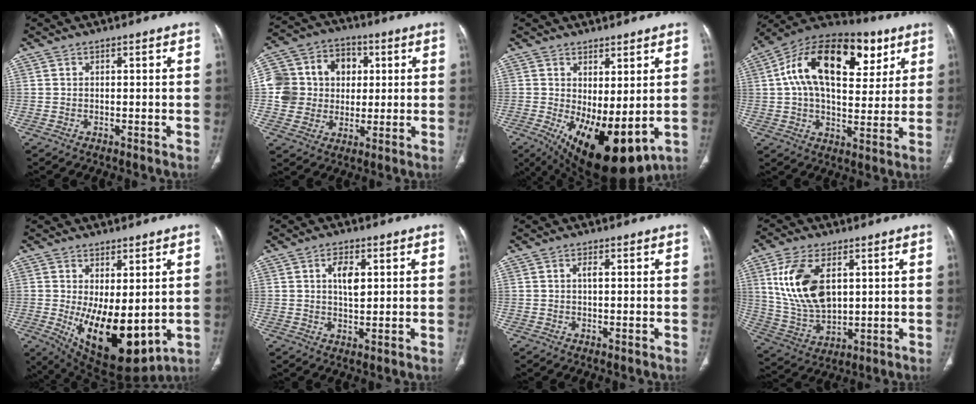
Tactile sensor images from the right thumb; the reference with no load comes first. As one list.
[{"total": 14.6, "force": [1.8, 13.1, 6.2], "torque": [-0.083, 0.026, 0.034]}, {"total": 14.7, "force": [-2.3, 6.2, 13.1], "torque": [-0.212, -0.025, -0.009]}, {"total": 23.9, "force": [8.2, 13.5, 18.0], "torque": [-0.274, 0.017, 0.125]}, {"total": 15.1, "force": [-1.4, 6.9, 13.4], "torque": [-0.200, -0.032, 0.004]}, {"total": 5.1, "force": [1.4, 2.5, 4.2], "torque": [-0.065, -0.008, 0.024]}, {"total": 1.7, "force": [0.2, 0.5, 1.6], "torque": [-0.033, -0.002, 0.004]}, {"total": 15.1, "force": [4.3, 8.5, 11.7], "torque": [-0.229, -0.015, 0.096]}]